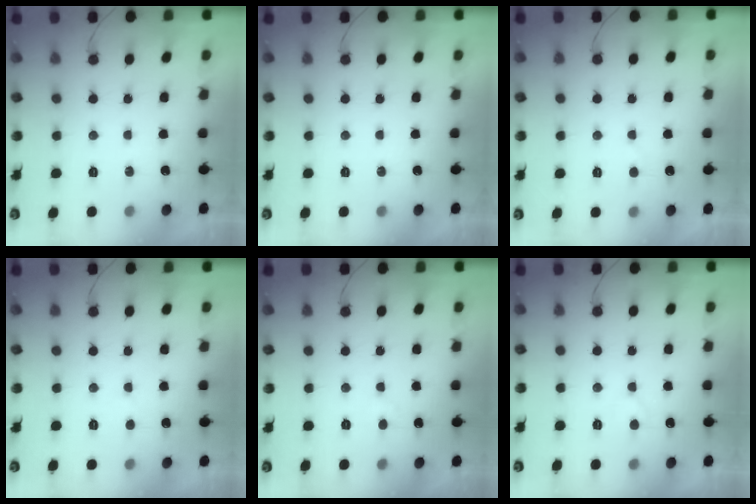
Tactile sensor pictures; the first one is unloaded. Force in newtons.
{"total": 0.0}
{"total": 2.8, "press": 2.8, "slide": 0.3}
{"total": 1.3, "press": 1.3, "slide": 0.1}
{"total": 3.5, "press": 3.5, "slide": 0.4}
{"total": 4.3, "press": 4.3, "slide": 0.4}